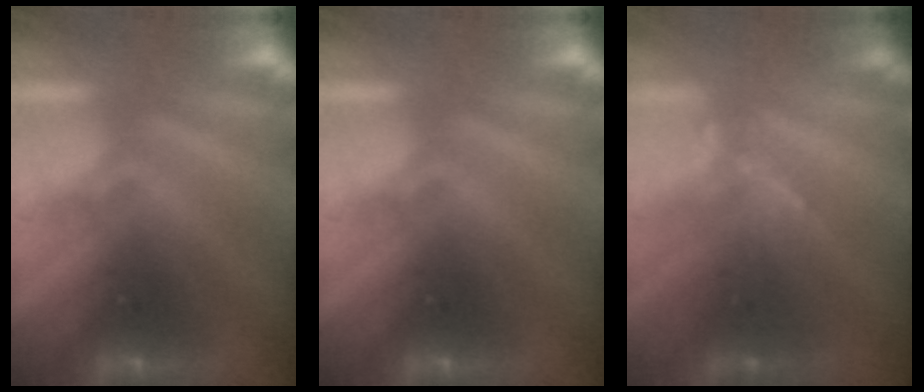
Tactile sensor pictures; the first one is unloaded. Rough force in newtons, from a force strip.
{"total": 0.0}
{"total": 1.1}